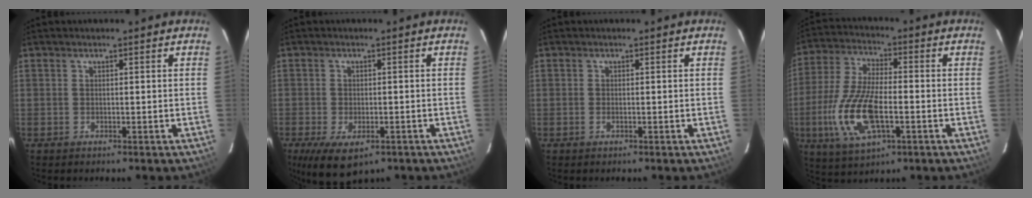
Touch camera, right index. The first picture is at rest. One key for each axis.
{"total": 8.5, "fx": -4.8, "fy": 4.2, "fz": 5.7, "tx": -0.119, "ty": -0.033, "tz": -0.074}
{"total": 0.7, "fx": -0.2, "fy": 0.2, "fz": 0.6, "tx": -0.013, "ty": 0.001, "tz": -0.005}
{"total": 15.4, "fx": -4.3, "fy": 6.3, "fz": 13.4, "tx": -0.291, "ty": -0.009, "tz": -0.081}